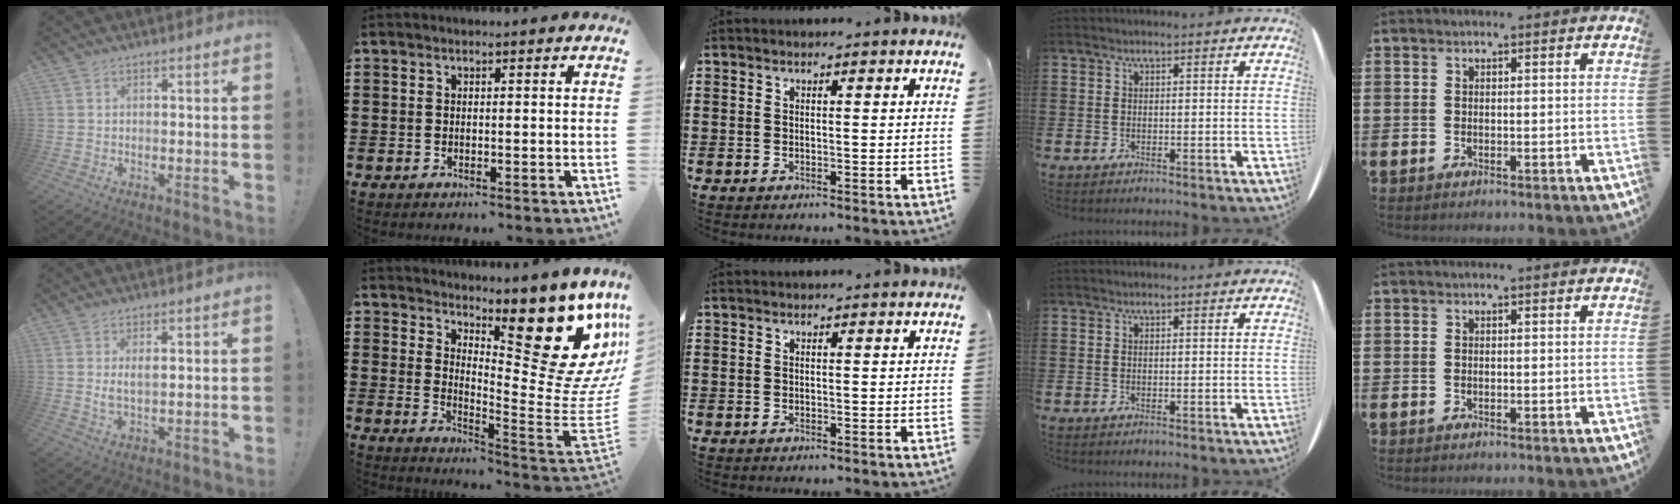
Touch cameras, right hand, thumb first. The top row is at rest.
{"thumb": {"total": 3.1, "force": [1.2, 1.1, 2.7], "torque": [-0.040, -0.010, 0.017]}, "index": {"total": 17.3, "force": [8.4, 6.8, 13.5], "torque": [-0.175, -0.072, 0.134]}}